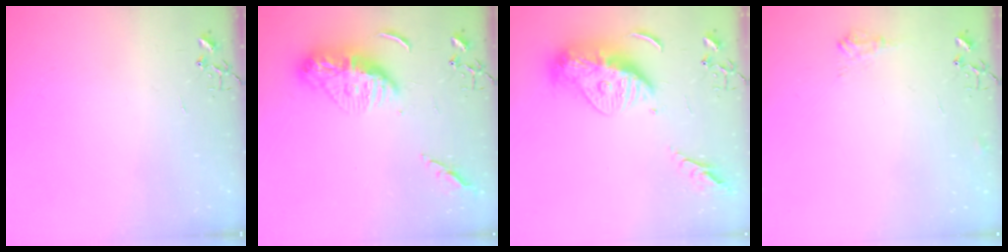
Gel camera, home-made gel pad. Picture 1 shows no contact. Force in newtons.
{"total": 13.3, "press": 13.2, "slide": 1.3}
{"total": 16.9, "press": 16.8, "slide": 1.6}
{"total": 7.3, "press": 7.3, "slide": 1.0}